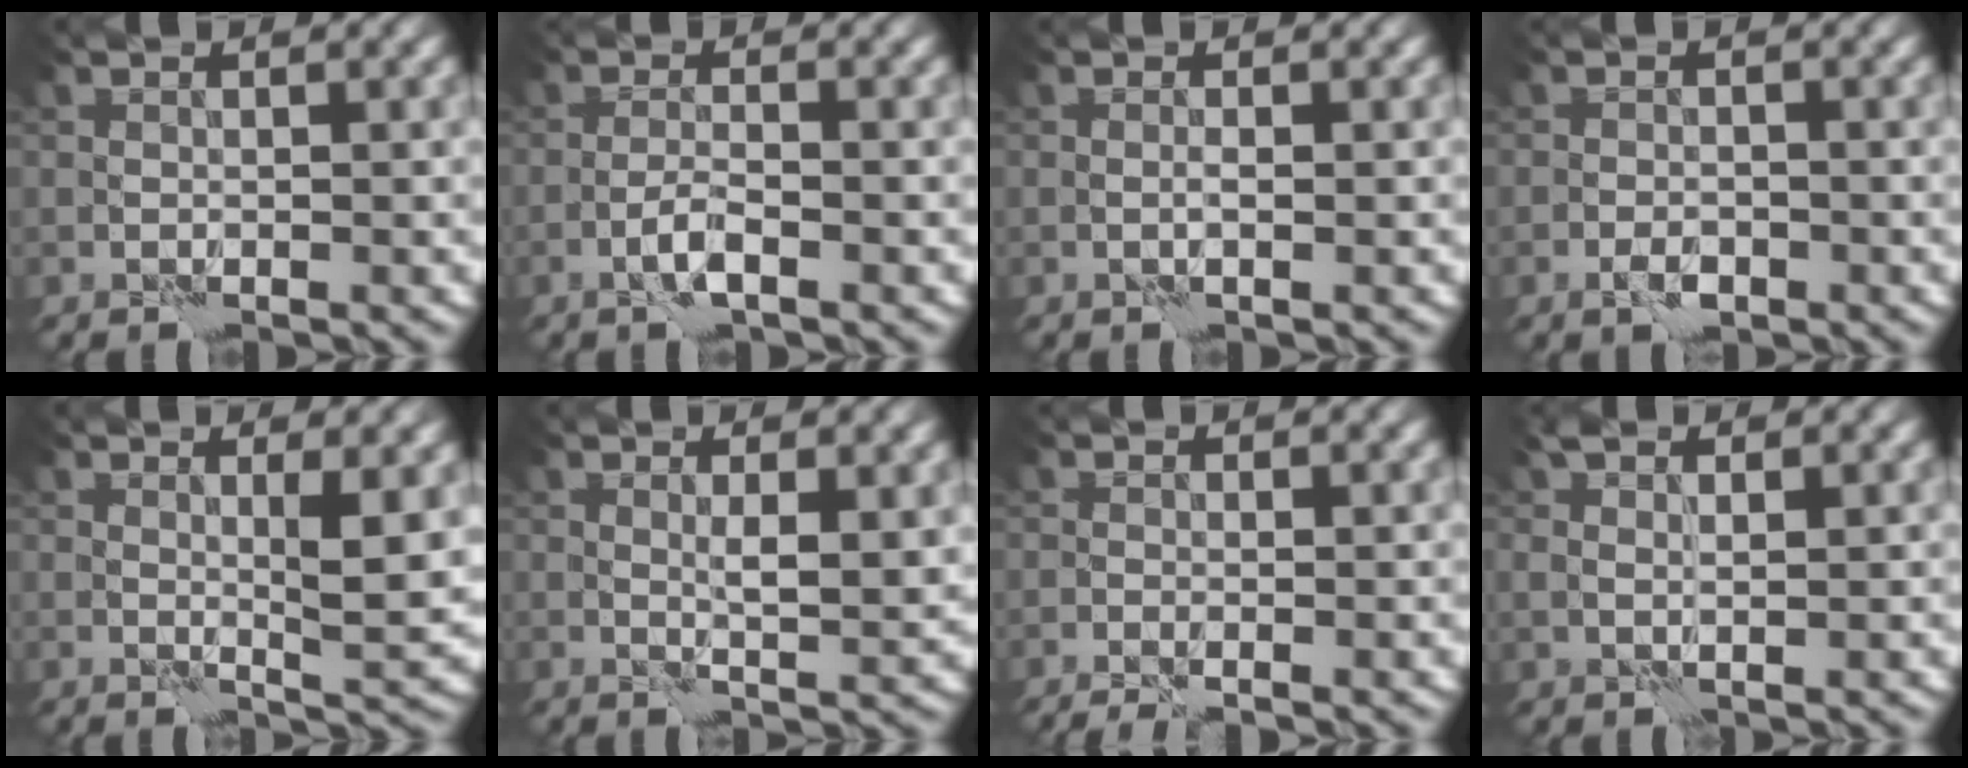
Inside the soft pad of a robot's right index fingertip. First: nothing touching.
{"total": 1.6, "force": [-0.8, 0.1, 1.4], "torque": [-0.030, 0.004, -0.019]}
{"total": 0.5, "force": [0.1, -0.3, 0.5], "torque": [-0.008, -0.002, 0.001]}
{"total": 1.2, "force": [-0.7, 0.6, 0.8], "torque": [-0.013, -0.001, -0.015]}
{"total": 3.0, "force": [0.9, 0.3, 2.8], "torque": [-0.043, -0.009, 0.017]}
{"total": 2.1, "force": [0.8, 0.2, 1.9], "torque": [-0.031, -0.007, 0.017]}
{"total": 2.3, "force": [-1.9, 0.1, 1.4], "torque": [-0.029, -0.007, -0.032]}
{"total": 2.3, "force": [1.5, 1.2, 1.4], "torque": [-0.025, 0.002, 0.017]}